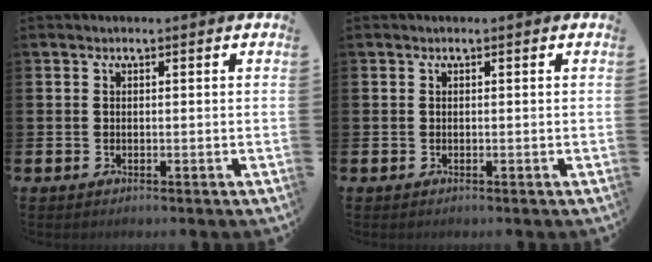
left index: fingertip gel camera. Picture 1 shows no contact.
{"total": 0.0}